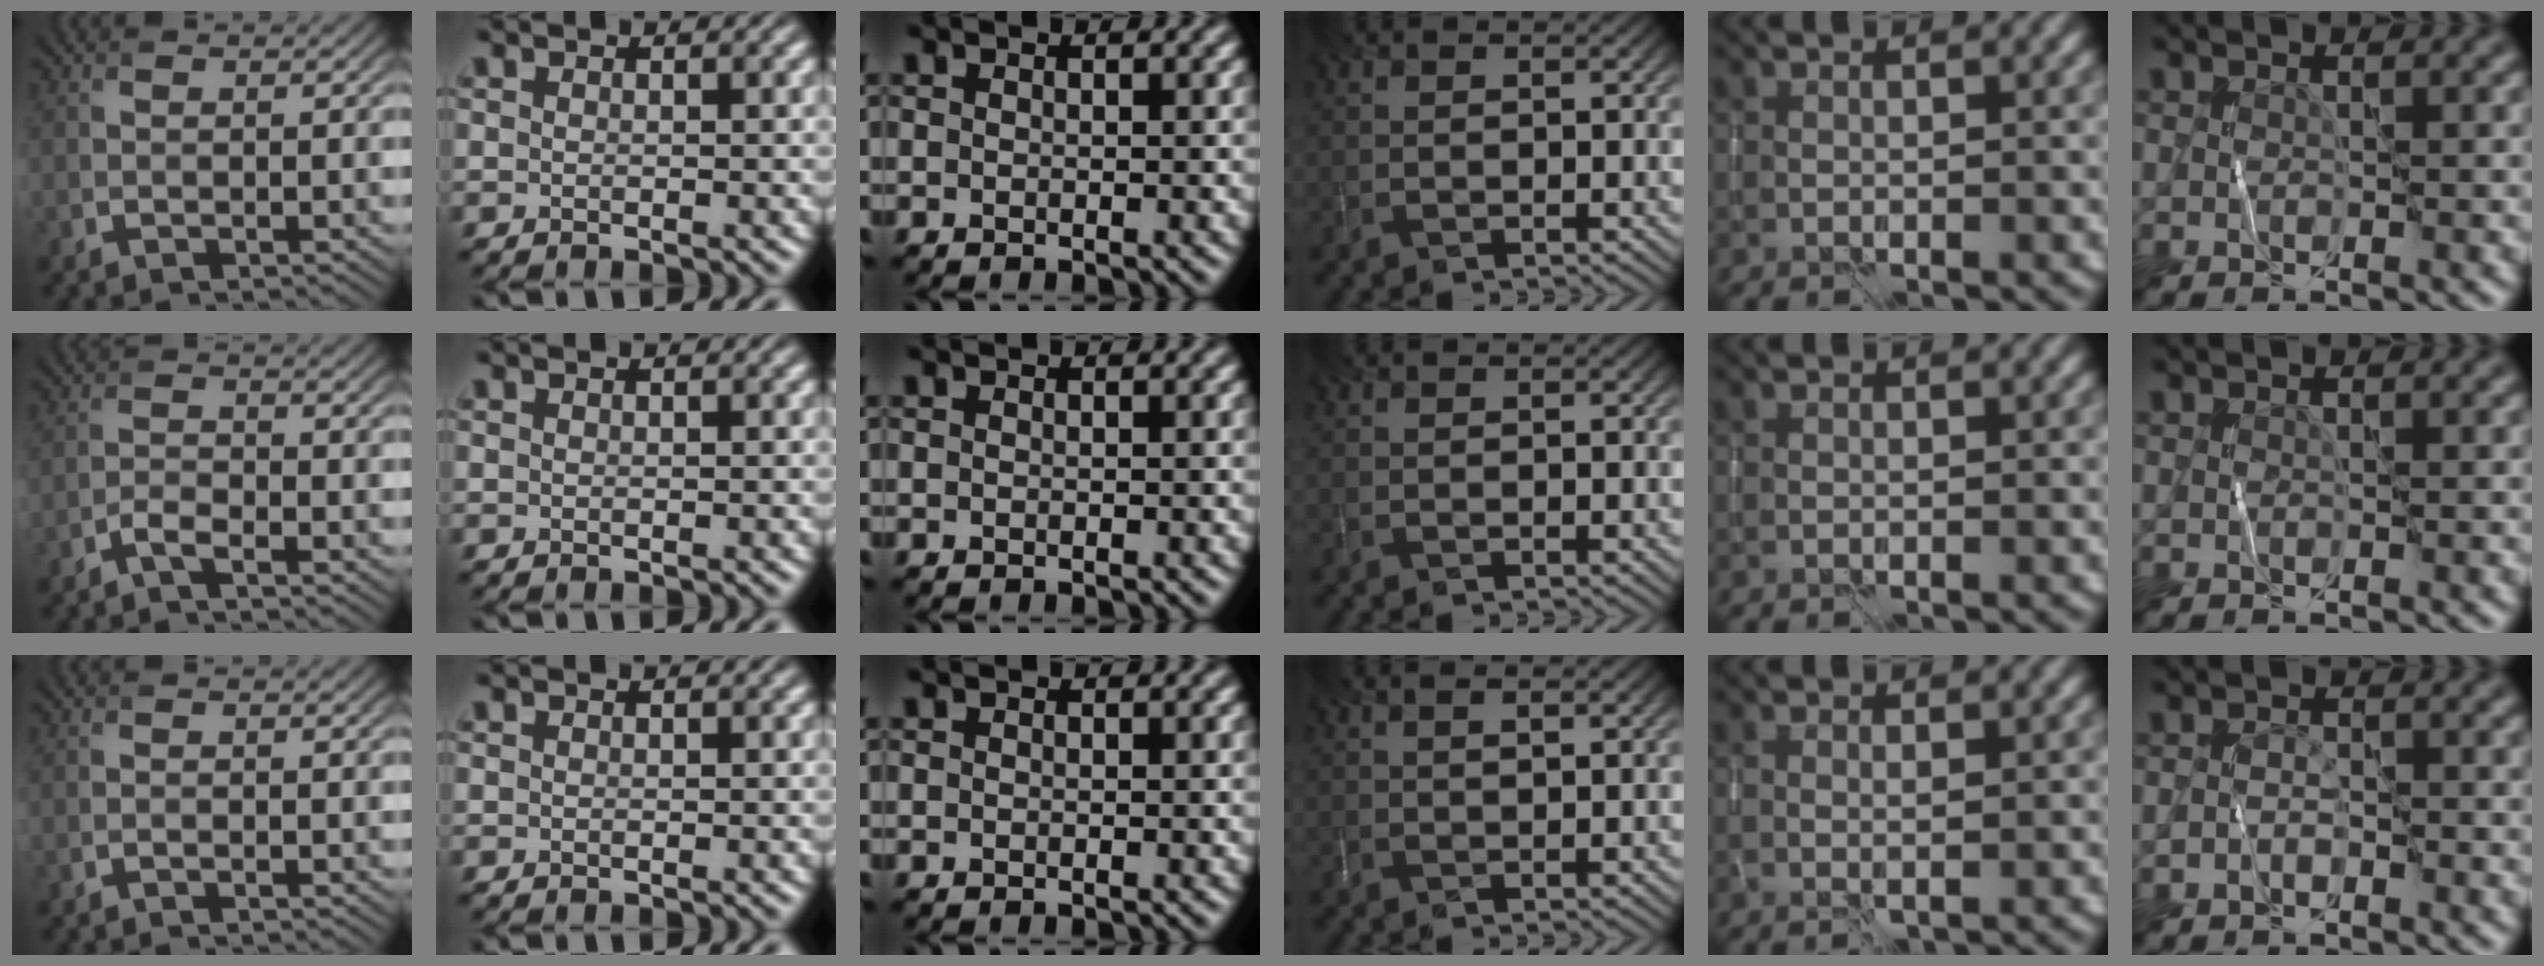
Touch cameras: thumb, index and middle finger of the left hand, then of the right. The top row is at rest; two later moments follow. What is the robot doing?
{"motion": "wipe", "object": "whiteboard"}